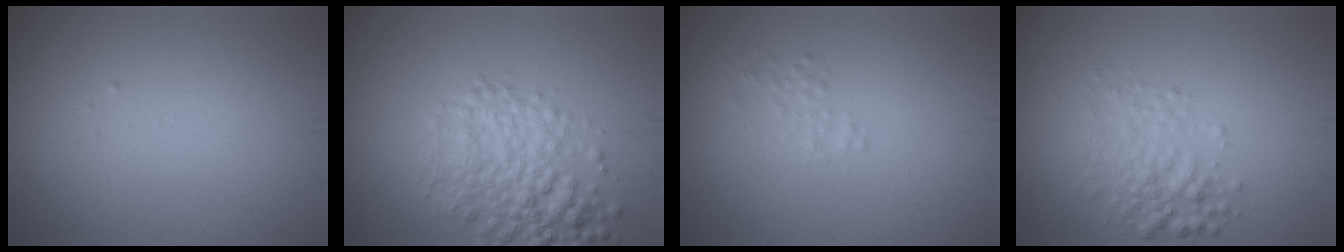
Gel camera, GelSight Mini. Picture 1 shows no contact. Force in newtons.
{"total": 5.5, "press": 5.5, "slide": 0.2}
{"total": 1.1, "press": 1.1, "slide": 0.0}
{"total": 3.0, "press": 3.0, "slide": 0.1}